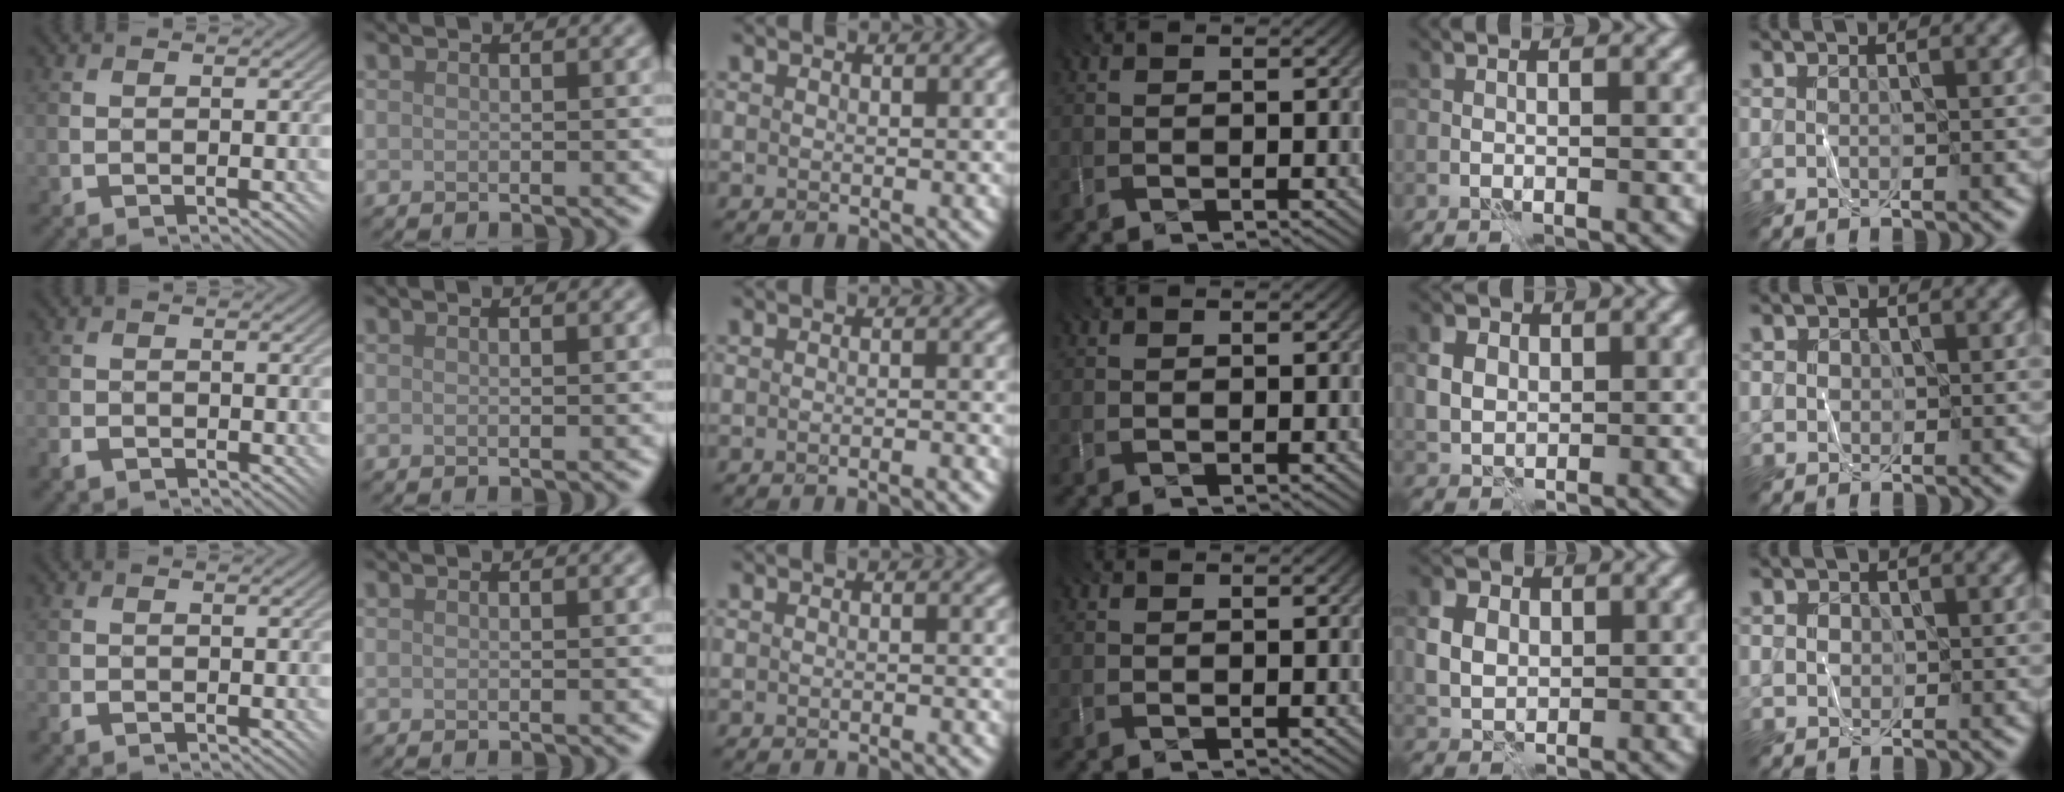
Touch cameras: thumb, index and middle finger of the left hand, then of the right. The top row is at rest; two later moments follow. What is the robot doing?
{"motion": "fold", "object": "shorts"}